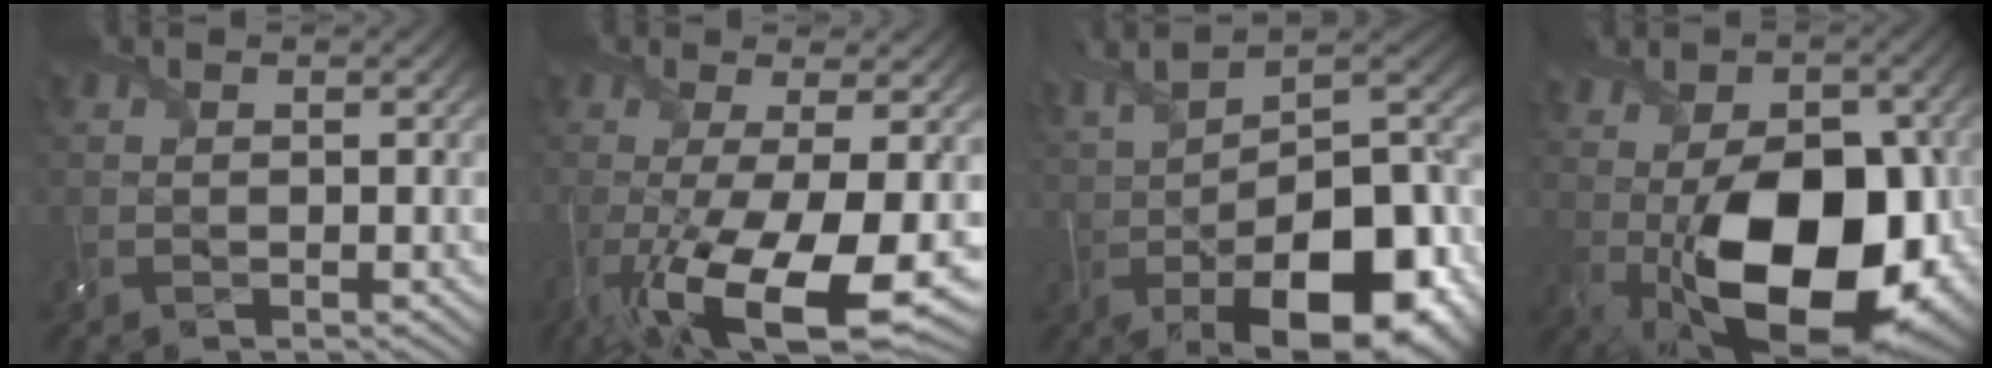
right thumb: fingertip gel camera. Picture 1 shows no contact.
{"total": 14.3, "force": [-5.4, 3.6, 12.7], "torque": [-0.239, -0.038, -0.080]}
{"total": 19.5, "force": [-3.0, 8.8, 17.2], "torque": [-0.247, -0.015, -0.038]}
{"total": 18.5, "force": [-3.5, 10.9, 14.6], "torque": [-0.190, -0.024, -0.048]}